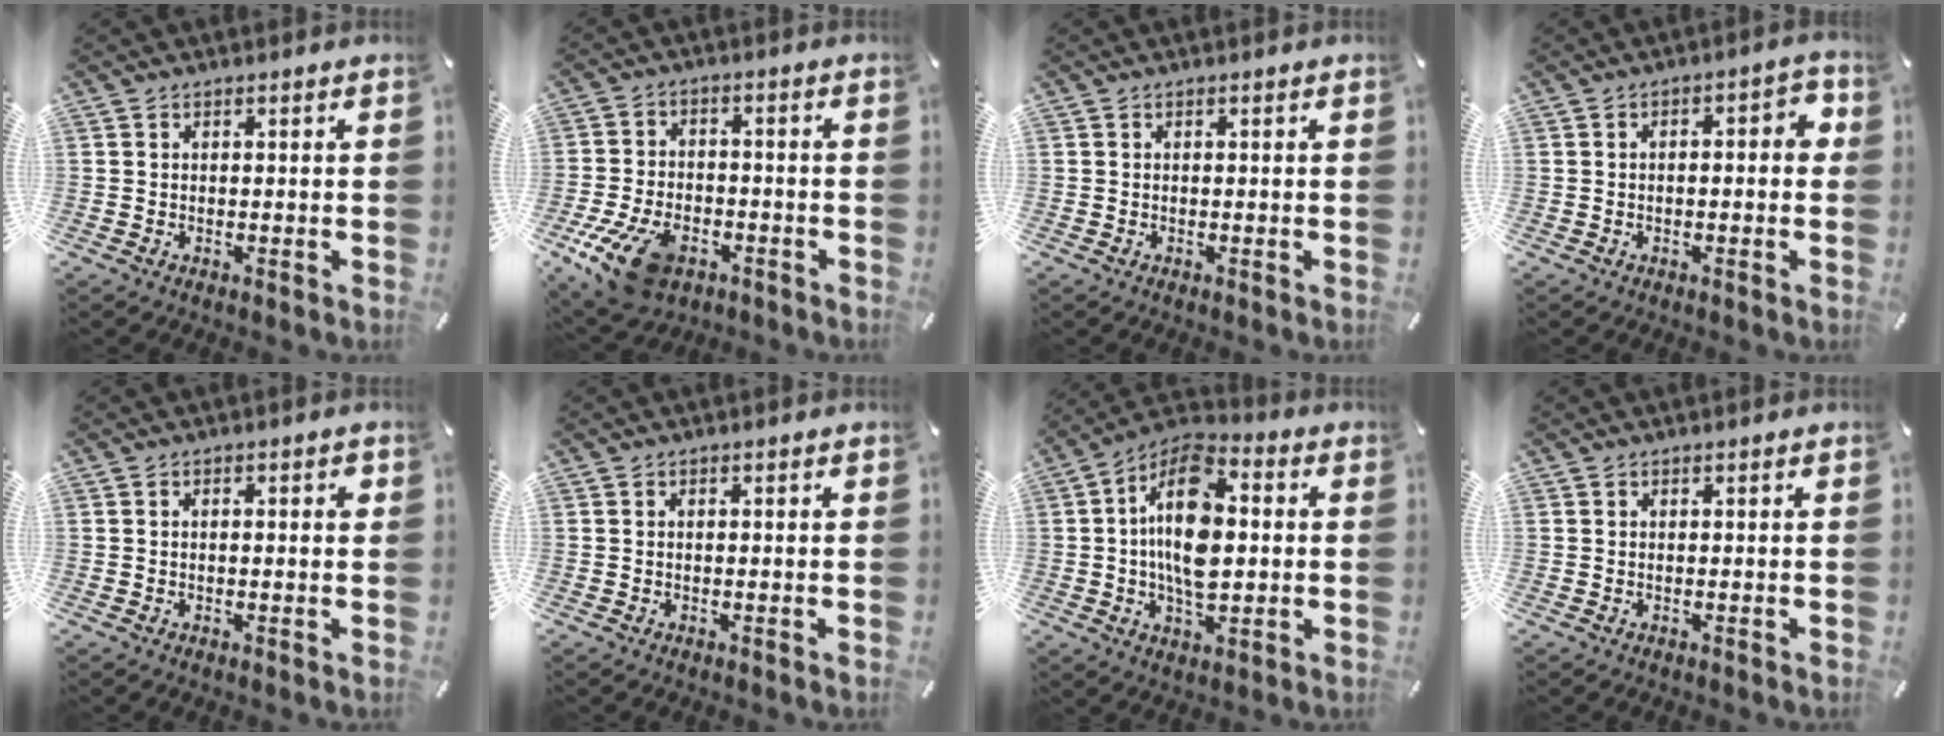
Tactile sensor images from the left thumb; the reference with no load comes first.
{"total": 13.5, "force": [-6.9, 8.0, 8.3], "torque": [-0.169, 0.033, -0.117]}
{"total": 0.0}
{"total": 4.5, "force": [-1.1, 1.9, 3.9], "torque": [-0.058, 0.013, -0.022]}
{"total": 1.9, "force": [0.1, 0.7, 1.7], "torque": [-0.025, 0.001, -0.002]}
{"total": 0.5, "force": [-0.2, 0.2, 0.5], "torque": [-0.009, -0.002, -0.002]}
{"total": 15.9, "force": [0.4, 9.1, 13.1], "torque": [-0.262, 0.003, 0.003]}
{"total": 0.0}